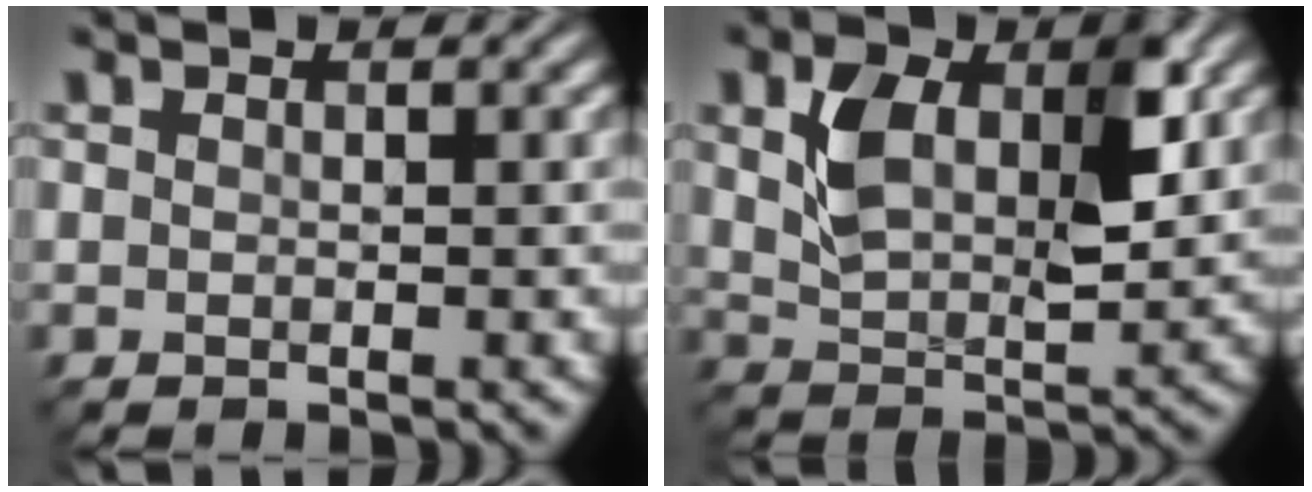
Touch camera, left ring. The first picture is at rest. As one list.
[{"total": 6.6, "force": [2.0, 3.6, 5.2], "torque": [-0.103, -0.003, 0.037]}]